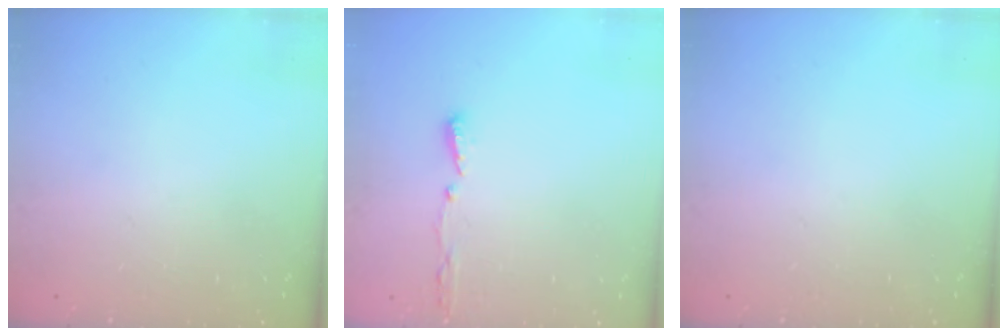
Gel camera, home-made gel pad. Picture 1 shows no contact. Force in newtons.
{"total": 4.9, "press": 4.8, "slide": 1.2}
{"total": 0.0}